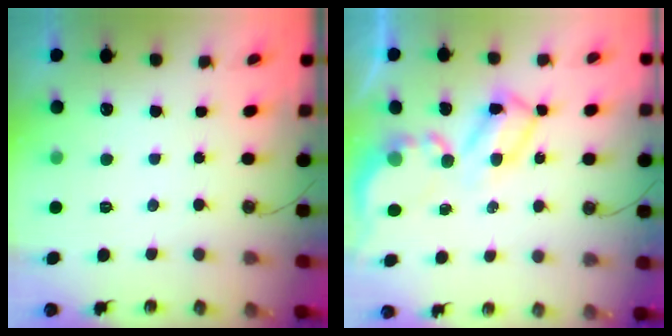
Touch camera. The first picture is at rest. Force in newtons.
{"total": 7.5, "press": 7.5, "slide": 0.6}